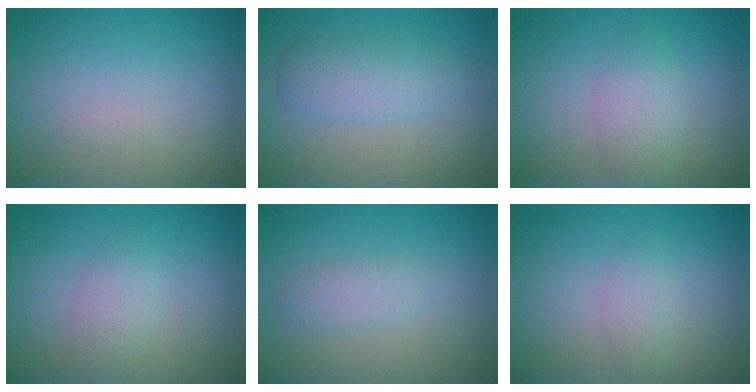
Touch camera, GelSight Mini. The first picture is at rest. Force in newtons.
{"total": 3.3, "press": 3.3, "slide": 0.1}
{"total": 2.7, "press": 2.7, "slide": 0.1}
{"total": 2.3, "press": 2.3, "slide": 0.0}
{"total": 1.8, "press": 1.8, "slide": 0.0}
{"total": 1.5, "press": 1.5, "slide": 0.0}